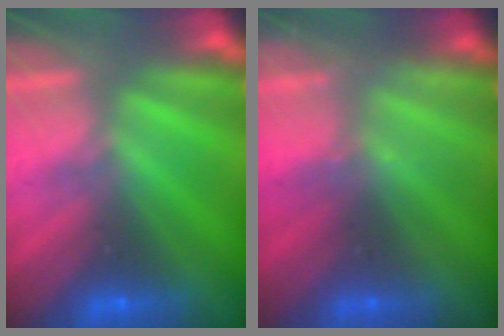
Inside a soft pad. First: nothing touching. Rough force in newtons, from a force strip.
{"total": 2.3}